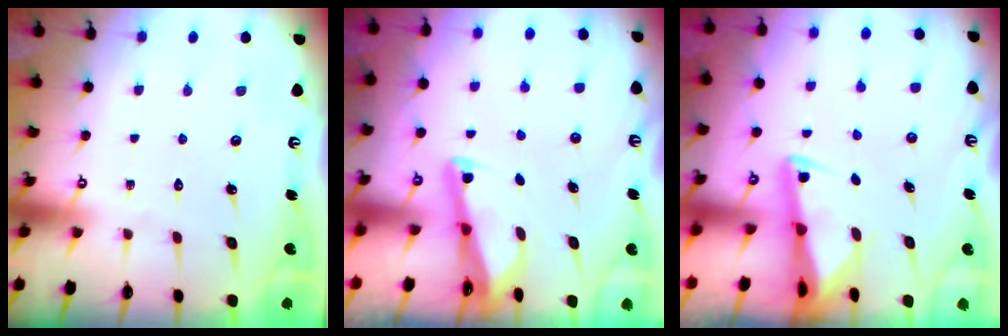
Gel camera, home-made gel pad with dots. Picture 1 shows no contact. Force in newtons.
{"total": 2.4, "press": 2.4, "slide": 0.2}
{"total": 2.2, "press": 2.2, "slide": 0.4}